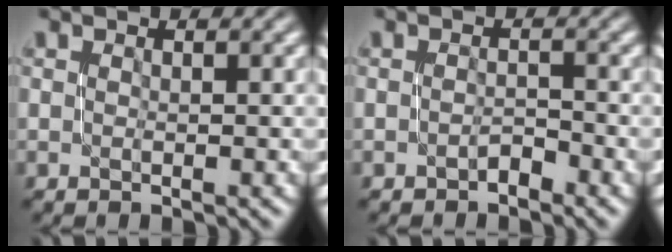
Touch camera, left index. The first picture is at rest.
{"total": 0.7, "force": [-0.7, 0.0, 0.0], "torque": [0.003, 0.005, -0.013]}